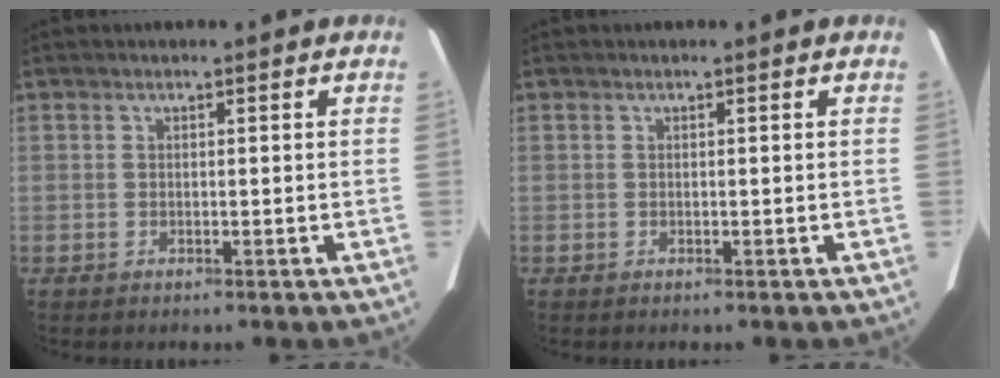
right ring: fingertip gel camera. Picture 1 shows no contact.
{"total": 0.0}